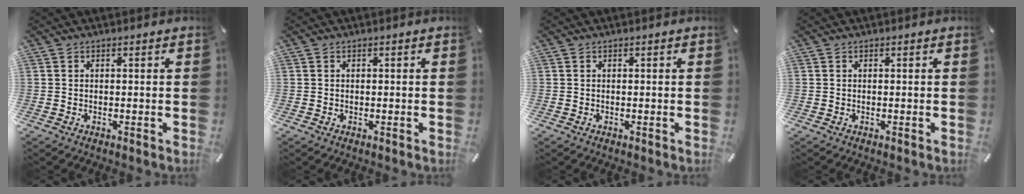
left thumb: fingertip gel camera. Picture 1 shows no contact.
{"total": 0.0}
{"total": 0.0}
{"total": 0.0}